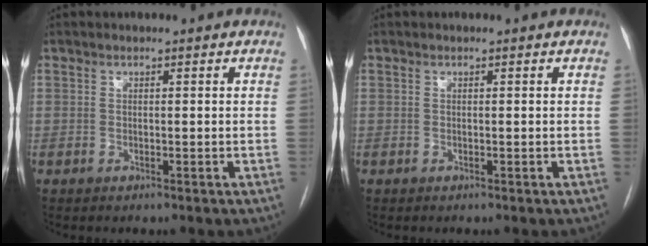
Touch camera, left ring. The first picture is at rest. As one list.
[{"total": 0.0}]